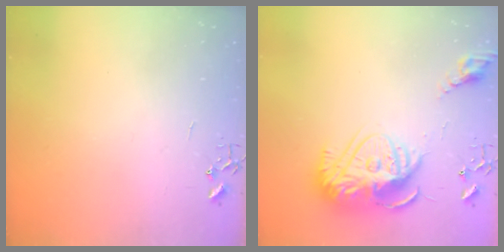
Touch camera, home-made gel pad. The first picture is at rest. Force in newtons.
{"total": 17.6, "press": 17.5, "slide": 1.6}